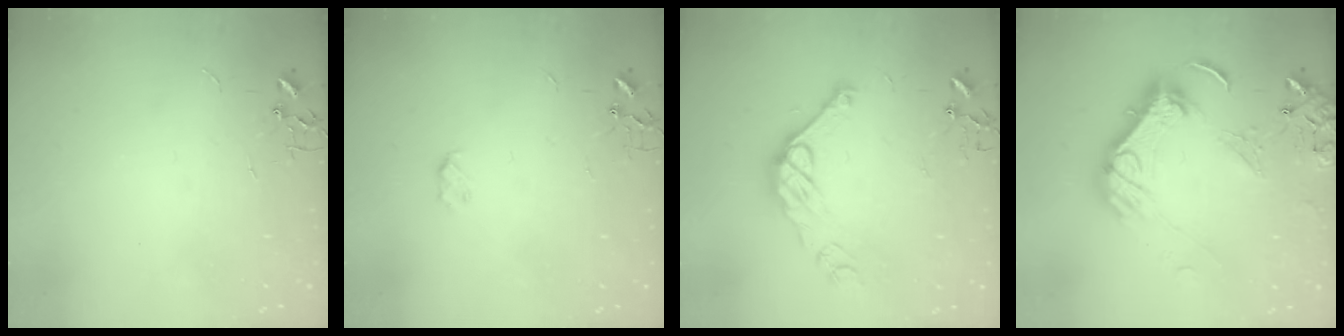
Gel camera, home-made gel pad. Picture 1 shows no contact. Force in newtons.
{"total": 3.4, "press": 3.3, "slide": 0.5}
{"total": 12.8, "press": 12.8, "slide": 0.8}
{"total": 18.6, "press": 18.4, "slide": 2.6}